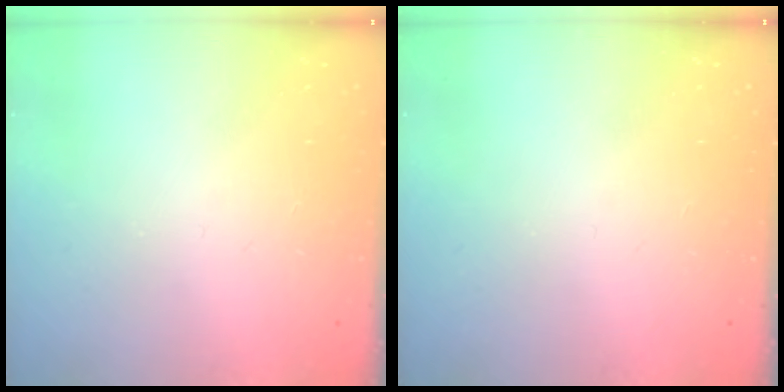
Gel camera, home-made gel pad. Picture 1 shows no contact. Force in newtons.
{"total": 0.0}